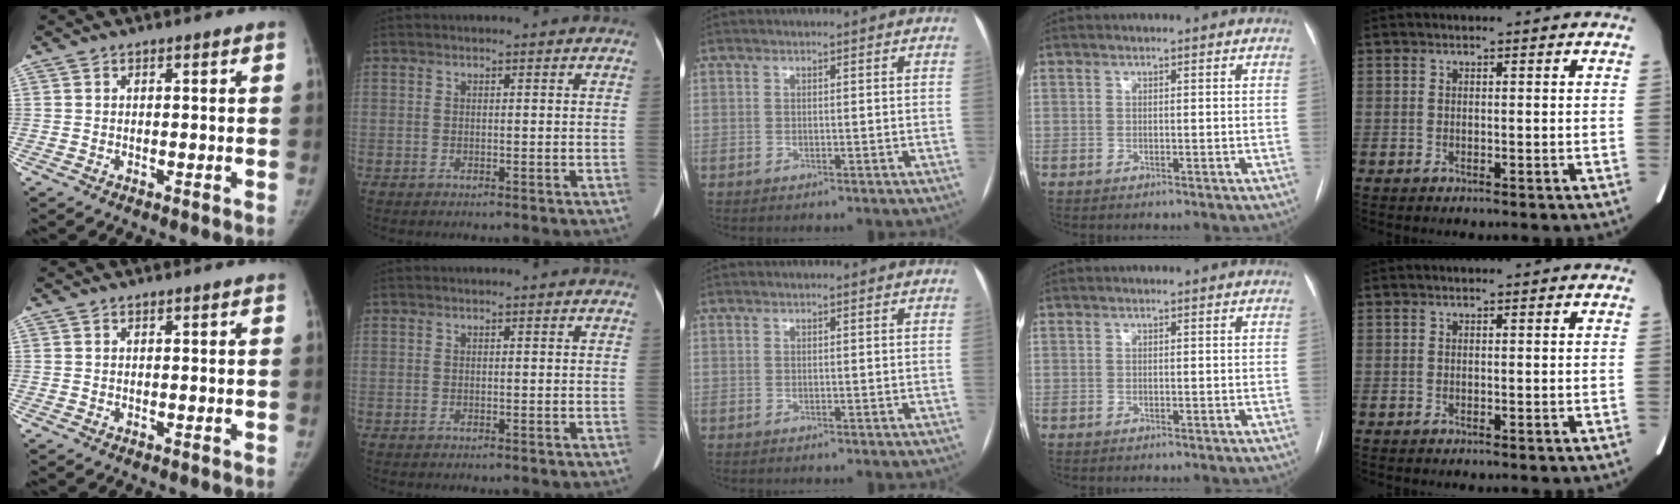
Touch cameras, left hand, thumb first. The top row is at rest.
{}